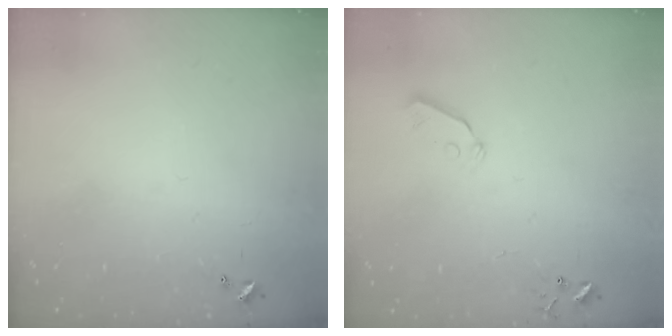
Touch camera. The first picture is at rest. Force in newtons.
{"total": 5.5, "press": 5.4, "slide": 0.6}